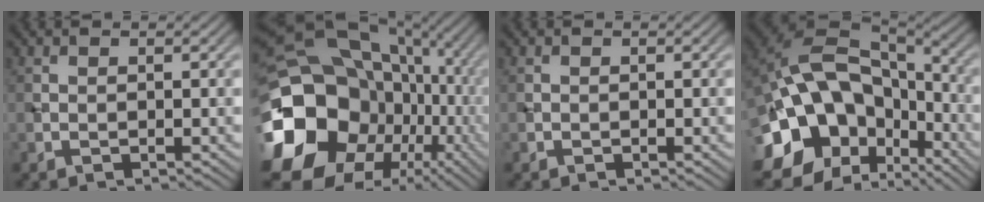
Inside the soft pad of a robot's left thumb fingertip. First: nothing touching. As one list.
[{"total": 22.8, "force": [-4.7, 19.0, 11.8], "torque": [-0.269, -0.035, -0.086]}, {"total": 0.0}, {"total": 21.3, "force": [-5.9, 16.5, 12.0], "torque": [-0.243, -0.024, -0.094]}]